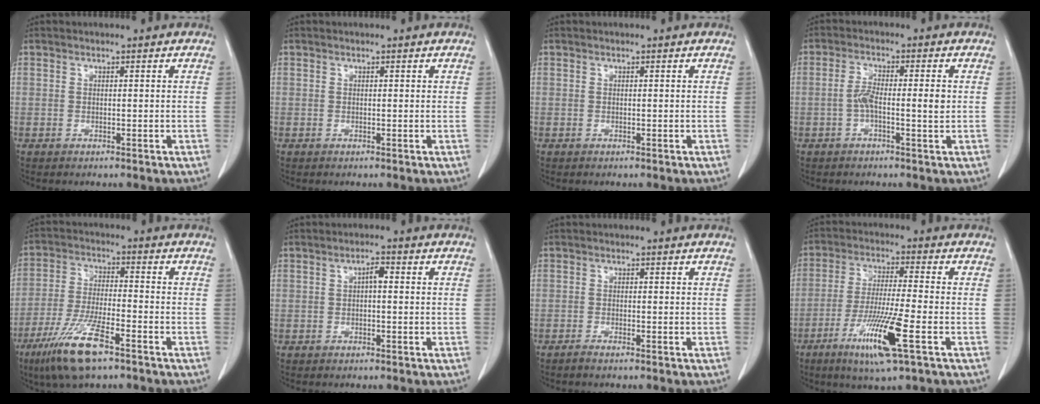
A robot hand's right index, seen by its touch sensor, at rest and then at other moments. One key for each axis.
{"total": 0.0}
{"total": 0.0}
{"total": 4.7, "fx": -0.5, "fy": 0.9, "fz": 4.6, "tx": -0.085, "ty": 0.009, "tz": -0.010}
{"total": 10.9, "fx": -6.8, "fy": 1.8, "fz": 8.3, "tx": -0.169, "ty": -0.024, "tz": -0.122}
{"total": 1.8, "fx": 0.1, "fy": 0.6, "fz": 1.7, "tx": -0.028, "ty": 0.005, "tz": 0.000}
{"total": 1.2, "fx": -1.0, "fy": 0.0, "fz": 0.7, "tx": -0.015, "ty": -0.002, "tz": -0.017}
{"total": 11.1, "fx": -5.0, "fy": -0.2, "fz": 9.9, "tx": -0.194, "ty": -0.025, "tz": -0.094}